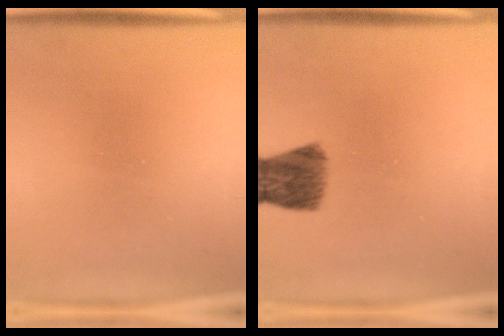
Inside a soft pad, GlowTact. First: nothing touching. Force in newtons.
{"total": 7.5}